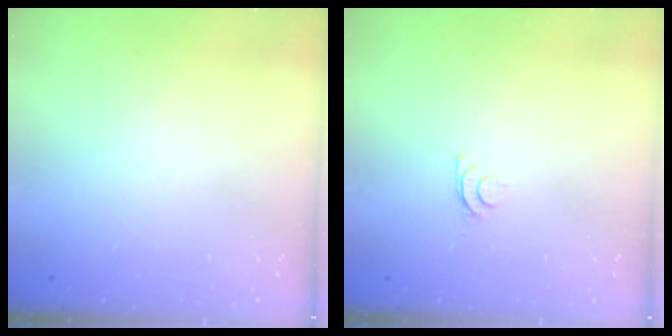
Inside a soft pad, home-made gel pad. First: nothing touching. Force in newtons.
{"total": 4.3, "press": 4.2, "slide": 0.5}